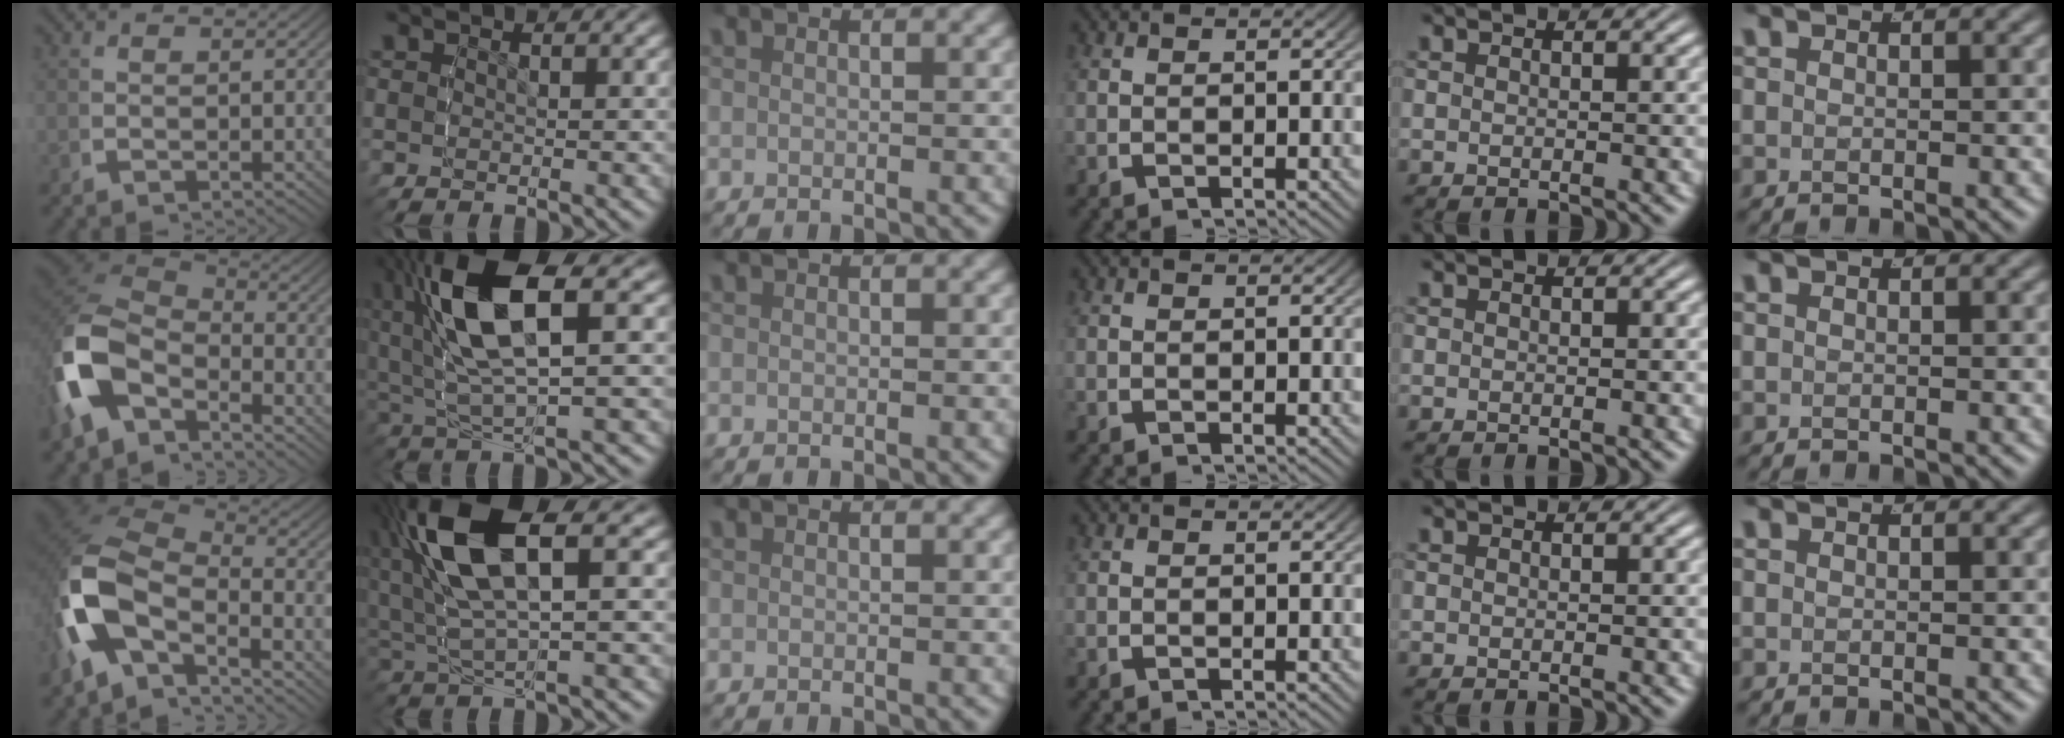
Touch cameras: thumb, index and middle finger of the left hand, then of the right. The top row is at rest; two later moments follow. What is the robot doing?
{"motion": "lift_and_place", "object": "markers"}